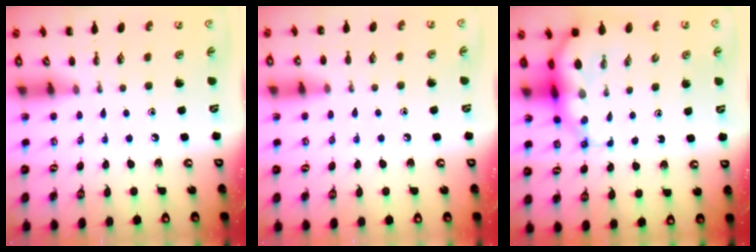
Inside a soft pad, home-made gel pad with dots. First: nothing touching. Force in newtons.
{"total": 6.2, "press": 5.8, "slide": 2.1}
{"total": 8.4, "press": 8.1, "slide": 2.2}